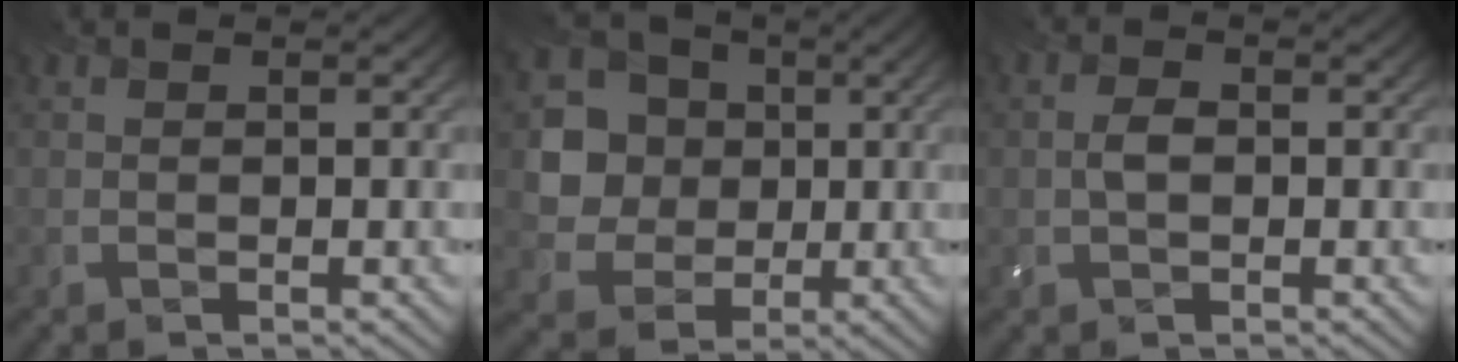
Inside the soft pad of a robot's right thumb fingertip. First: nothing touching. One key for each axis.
{"total": 7.4, "fx": 0.8, "fy": 6.8, "fz": 2.9, "tx": -0.083, "ty": -0.005, "tz": 0.008}
{"total": 1.9, "fx": -0.2, "fy": 1.1, "fz": 1.5, "tx": -0.036, "ty": 0.004, "tz": -0.006}